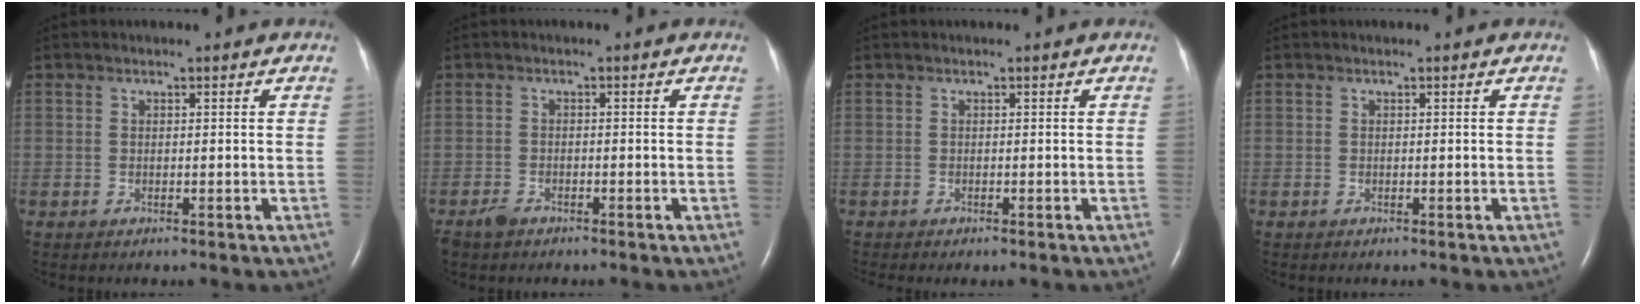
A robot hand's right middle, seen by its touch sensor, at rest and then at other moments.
{"total": 2.1, "force": [-1.7, 0.8, 0.9], "torque": [-0.028, -0.003, -0.028]}
{"total": 1.4, "force": [-1.2, 0.2, 0.7], "torque": [-0.009, -0.003, -0.013]}
{"total": 0.0}